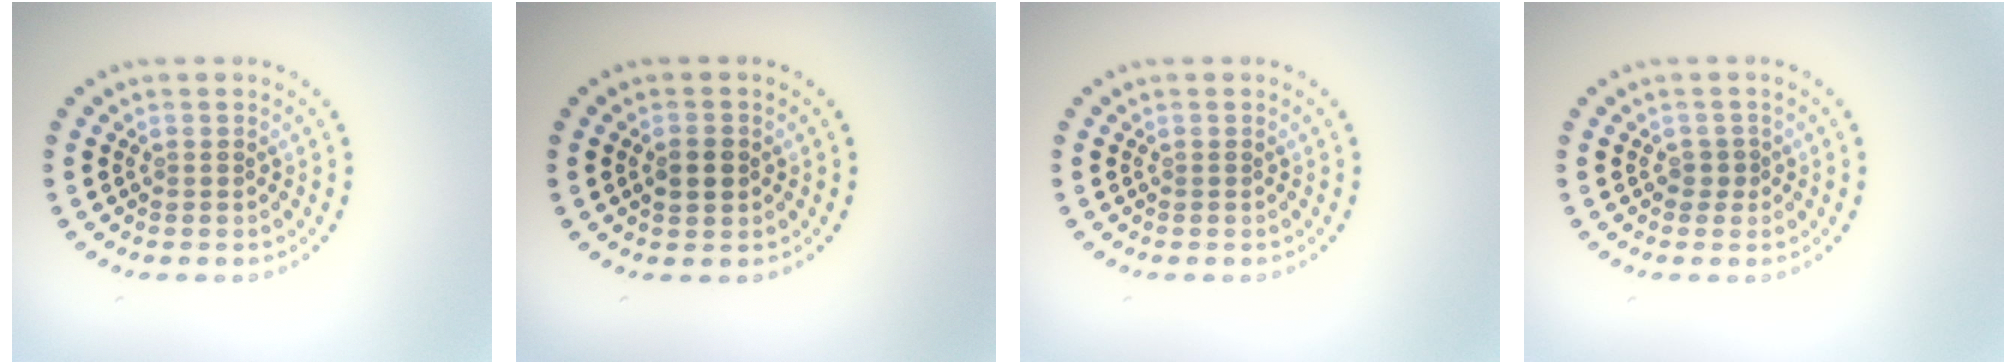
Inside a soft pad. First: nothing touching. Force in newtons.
{"total": 2.4, "press": 2.4, "slide": 0.1}
{"total": 0.0}
{"total": 0.7, "press": 0.5, "slide": 0.5}